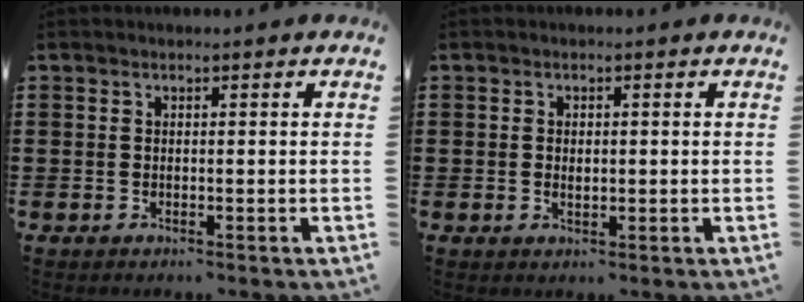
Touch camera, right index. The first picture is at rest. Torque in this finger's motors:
{"motor_torque": [0.24, 1.90, -0.05, -0.01]}